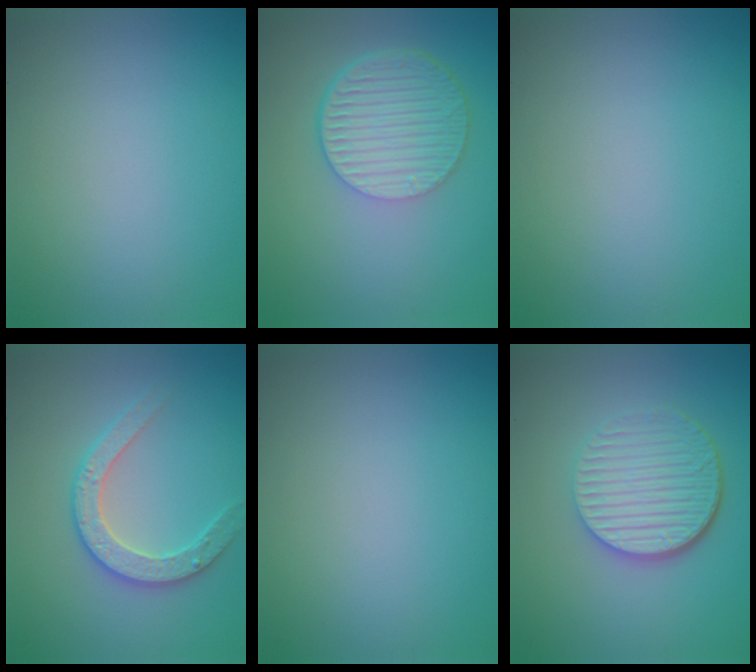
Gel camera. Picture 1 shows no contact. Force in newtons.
{"total": 6.5, "press": 4.5, "slide": 4.7}
{"total": 0.0}
{"total": 2.8, "press": 2.7, "slide": 0.6}
{"total": 0.0}
{"total": 5.5, "press": 4.0, "slide": 3.9}